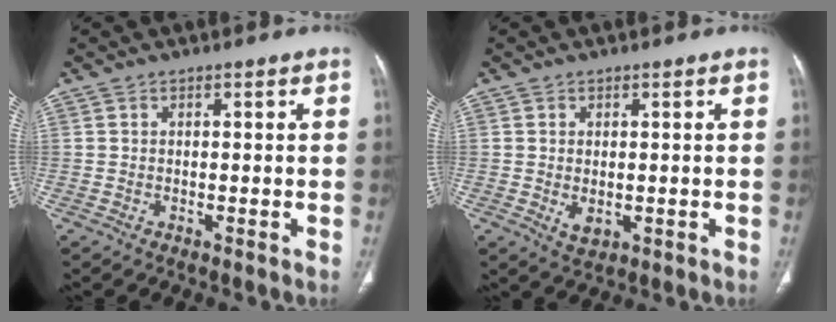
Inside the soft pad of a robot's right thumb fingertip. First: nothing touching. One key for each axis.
{"total": 3.0, "fx": -0.3, "fy": 1.9, "fz": 2.4, "tx": -0.036, "ty": -0.006, "tz": 0.005}